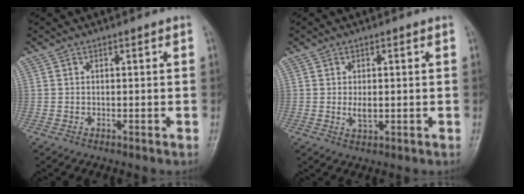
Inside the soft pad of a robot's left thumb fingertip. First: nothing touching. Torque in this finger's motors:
{"motor_torque": [0.07, 0.08, 0.26, 0.05, 0.01]}